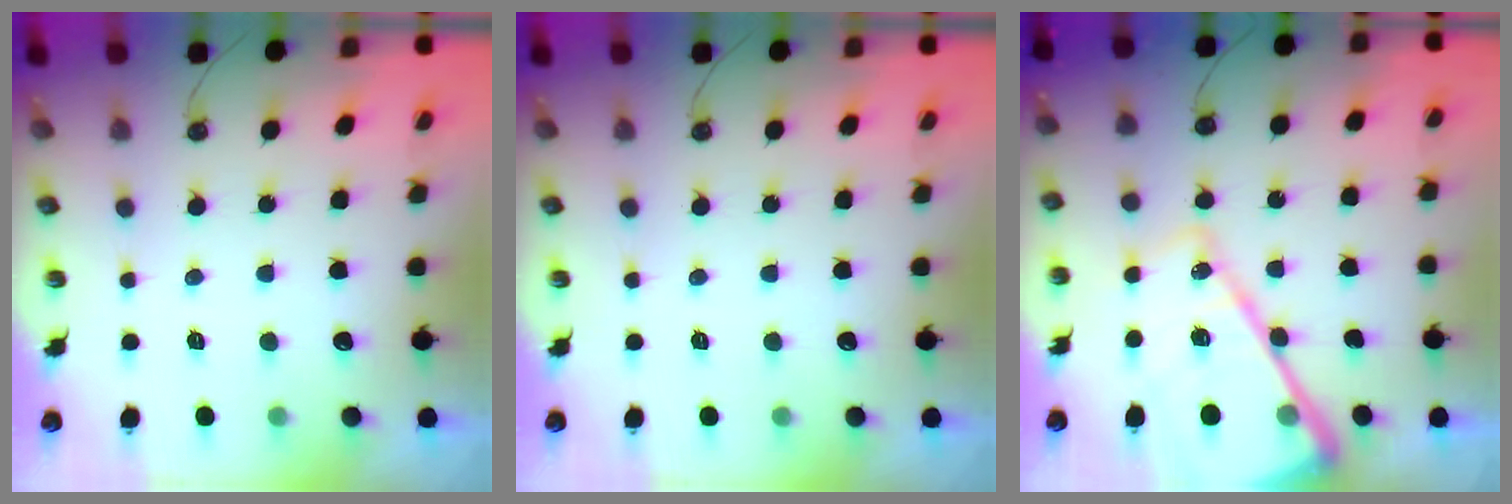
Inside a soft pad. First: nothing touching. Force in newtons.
{"total": 0.0}
{"total": 26.1, "press": 26.0, "slide": 2.9}